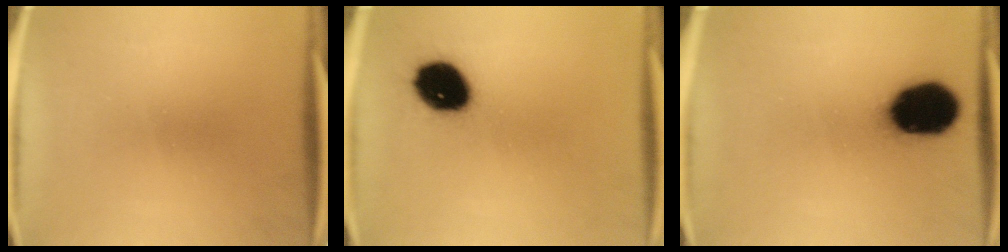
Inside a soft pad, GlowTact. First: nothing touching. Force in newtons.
{"total": 13.7}
{"total": 18.6}